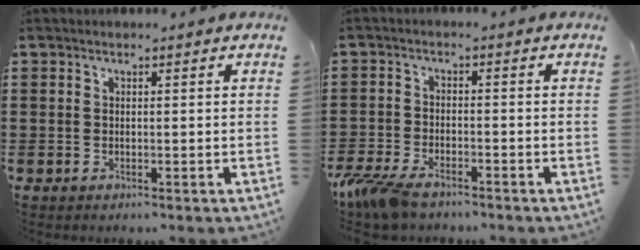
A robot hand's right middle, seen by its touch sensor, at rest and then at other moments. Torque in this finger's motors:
{"motor_torque": [1.35, 0.24, 0.22, 0.21]}